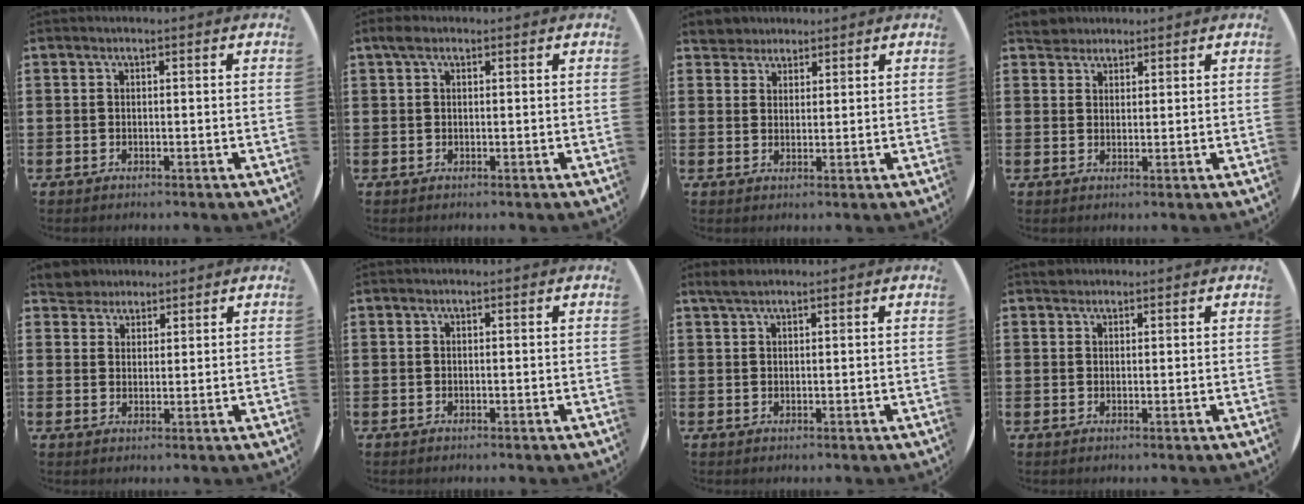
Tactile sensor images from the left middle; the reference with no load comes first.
{"total": 1.3, "force": [0.8, 0.7, 0.7], "torque": [-0.009, 0.003, 0.012]}
{"total": 3.3, "force": [2.9, 1.4, -0.3], "torque": [-0.005, 0.002, 0.058]}
{"total": 2.7, "force": [2.5, 1.1, 0.0], "torque": [0.002, 0.002, 0.048]}
{"total": 3.6, "force": [3.4, 1.3, -0.2], "torque": [-0.007, 0.000, 0.067]}
{"total": 0.0}
{"total": 1.5, "force": [1.3, 0.3, 0.7], "torque": [-0.015, 0.004, 0.023]}
{"total": 1.0, "force": [1.0, 0.4, 0.0], "torque": [0.006, -0.001, 0.017]}